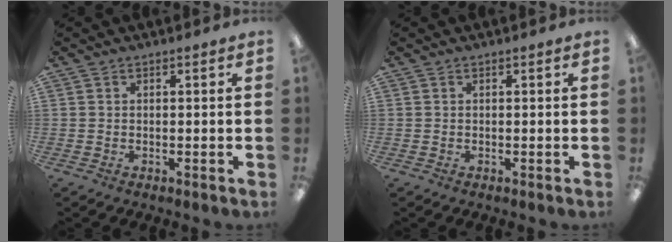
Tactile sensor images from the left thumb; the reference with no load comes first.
{"total": 0.0}